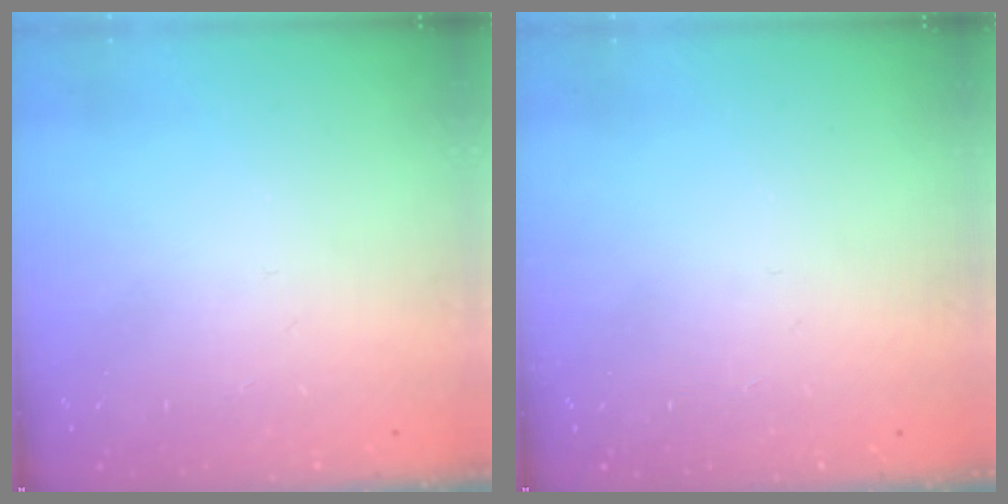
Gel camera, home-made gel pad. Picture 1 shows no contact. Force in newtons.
{"total": 0.0}